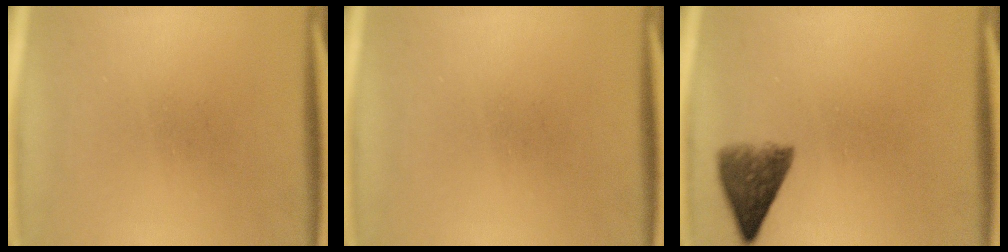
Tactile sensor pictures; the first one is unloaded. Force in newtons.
{"total": 0.0}
{"total": 5.4}